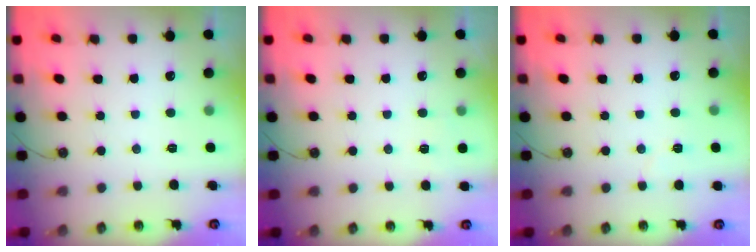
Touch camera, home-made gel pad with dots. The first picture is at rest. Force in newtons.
{"total": 2.8, "press": 2.3, "slide": 1.5}
{"total": 4.7, "press": 3.8, "slide": 2.8}